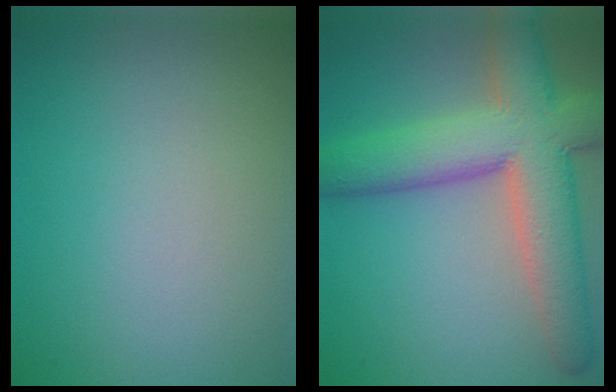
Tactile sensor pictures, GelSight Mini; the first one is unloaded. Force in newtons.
{"total": 9.8, "press": 9.8, "slide": 0.8}